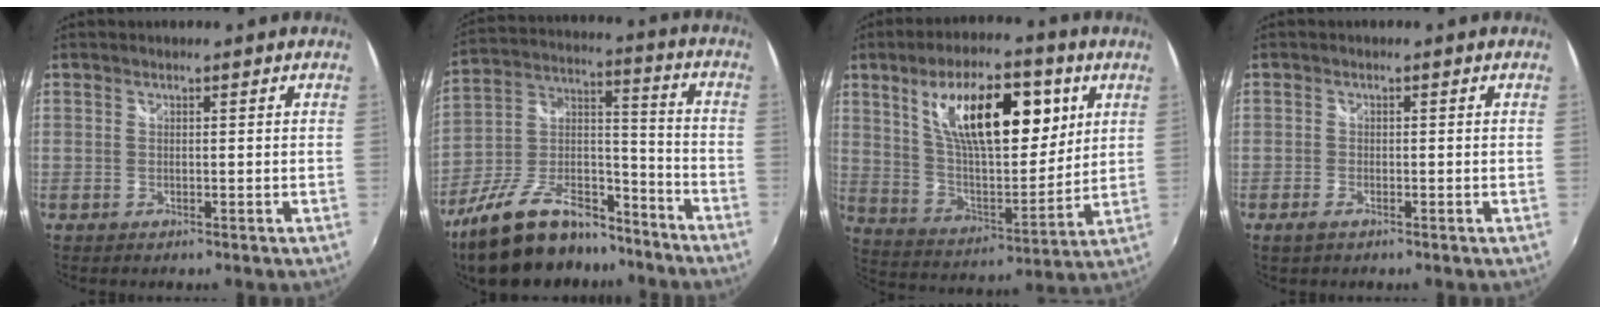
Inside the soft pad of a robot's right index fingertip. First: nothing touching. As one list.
[{"total": 22.8, "force": [-16.6, 10.1, 11.9], "torque": [-0.232, 0.024, -0.265]}, {"total": 21.2, "force": [8.2, 8.9, 17.3], "torque": [-0.288, 0.008, 0.145]}, {"total": 2.1, "force": [-1.5, 0.9, 1.2], "torque": [-0.030, -0.004, -0.029]}]